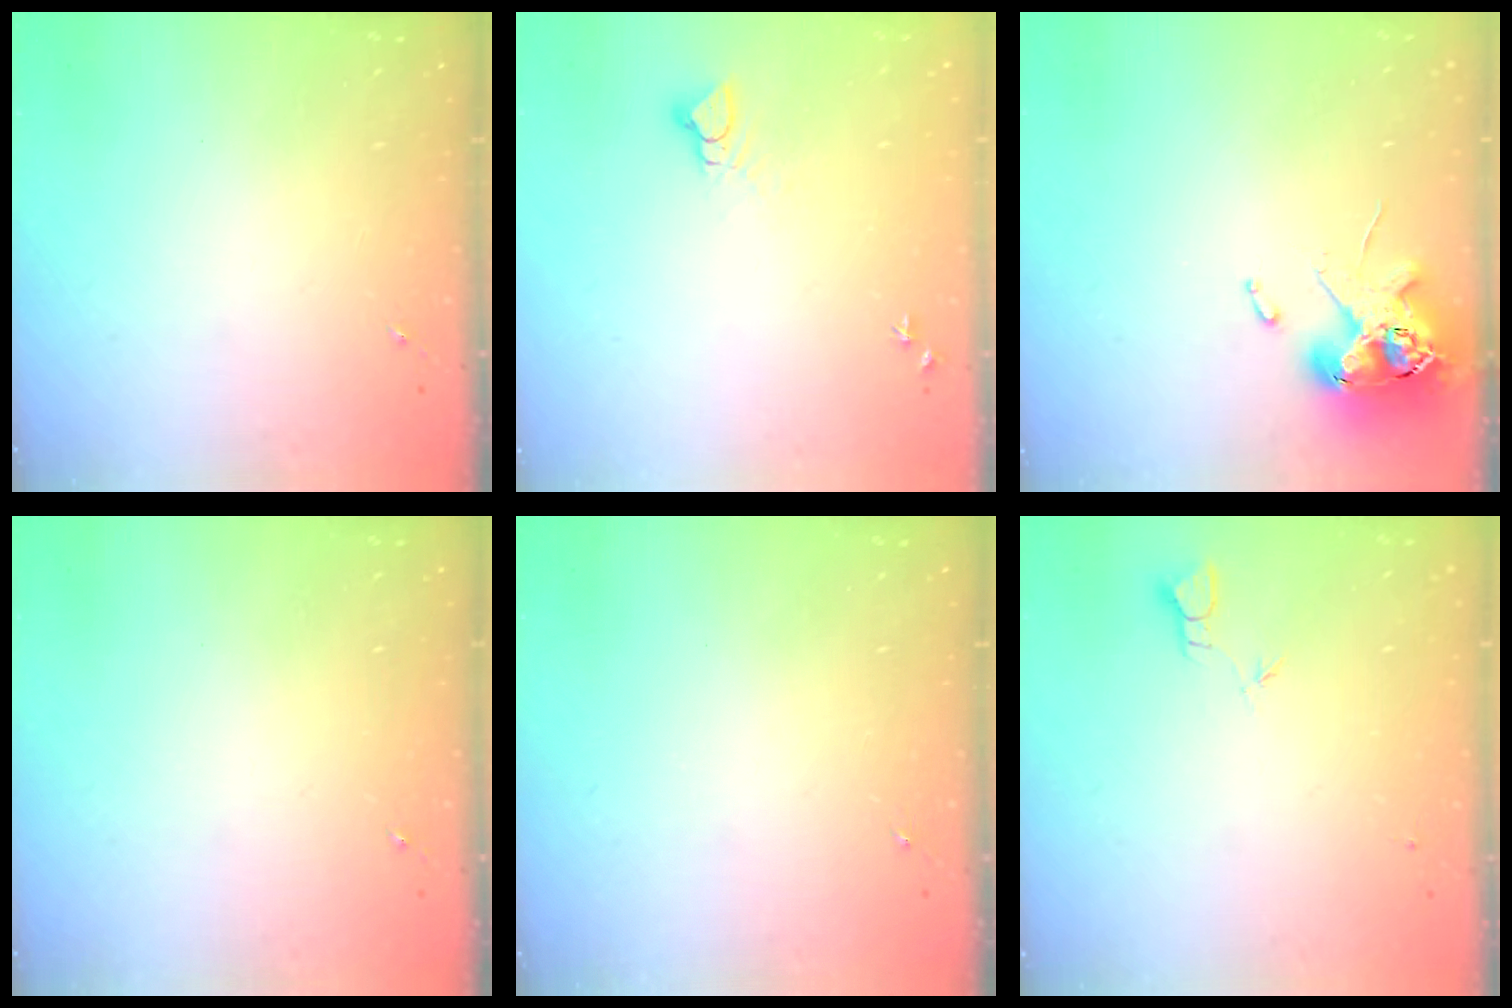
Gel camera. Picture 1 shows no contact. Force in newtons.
{"total": 3.9, "press": 3.9, "slide": 0.2}
{"total": 11.7, "press": 11.5, "slide": 1.7}
{"total": 0.0}
{"total": 0.0}
{"total": 2.0, "press": 2.0, "slide": 0.1}